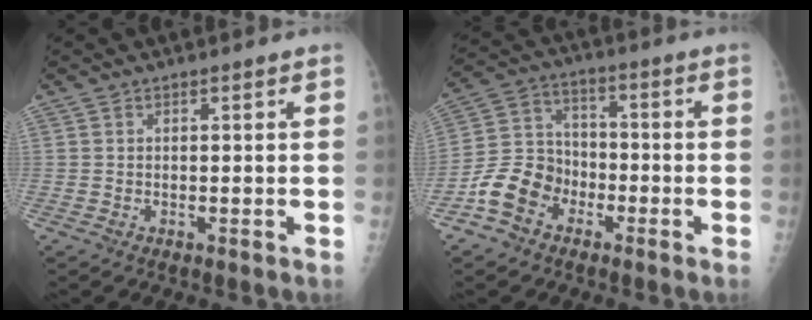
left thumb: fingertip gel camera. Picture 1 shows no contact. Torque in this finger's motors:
{"motor_torque": [-0.87, 1.25, 0.04, 0.09, 0.14]}